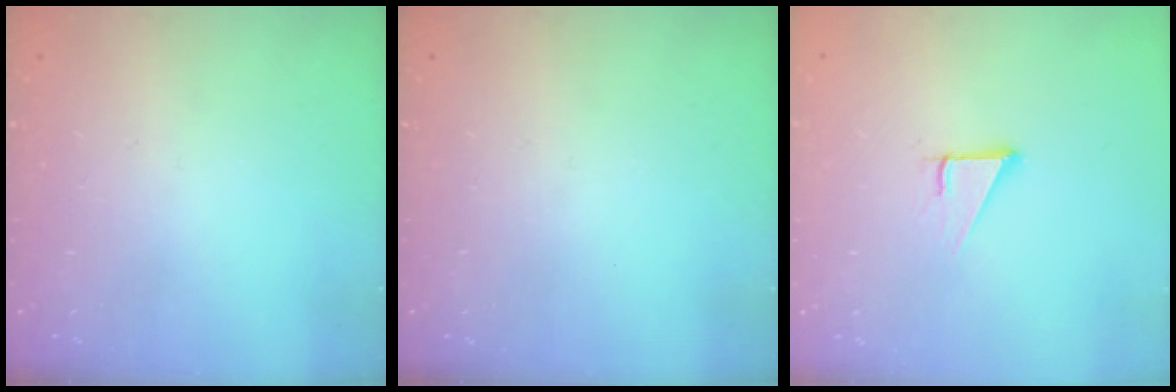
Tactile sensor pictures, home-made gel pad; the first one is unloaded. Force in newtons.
{"total": 0.0}
{"total": 3.0, "press": 3.0, "slide": 0.1}